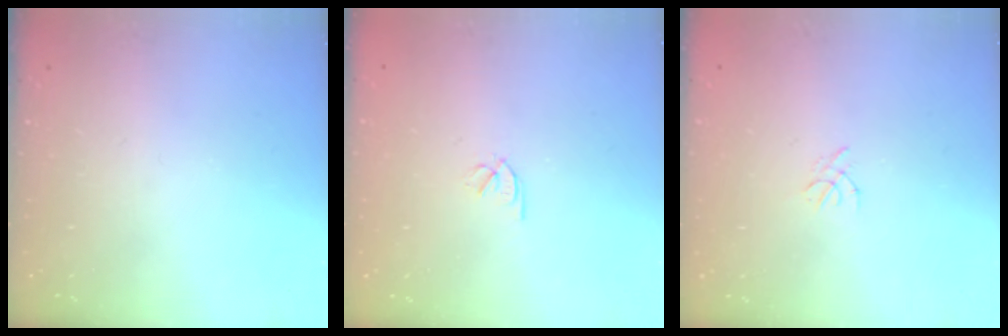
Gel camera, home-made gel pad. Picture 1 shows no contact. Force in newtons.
{"total": 1.8, "press": 1.7, "slide": 0.5}
{"total": 0.8, "press": 0.7, "slide": 0.3}